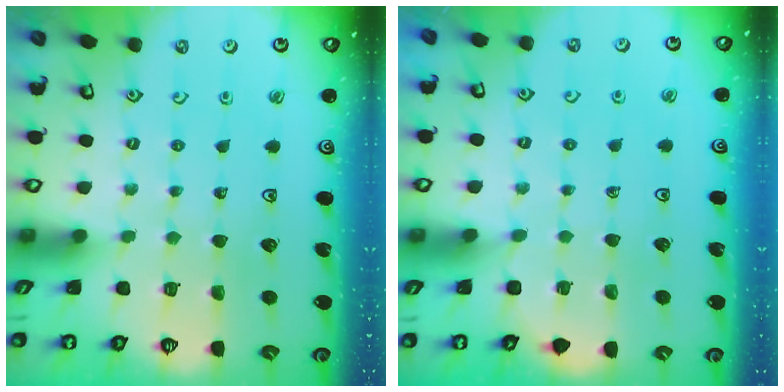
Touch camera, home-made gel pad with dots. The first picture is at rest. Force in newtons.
{"total": 3.4, "press": 3.4, "slide": 0.4}